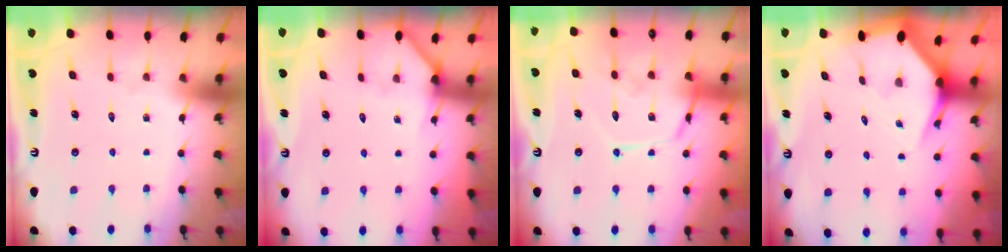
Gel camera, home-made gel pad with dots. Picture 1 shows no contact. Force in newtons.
{"total": 4.3, "press": 4.3, "slide": 0.5}
{"total": 14.2, "press": 14.1, "slide": 1.2}
{"total": 3.5, "press": 3.5, "slide": 0.5}